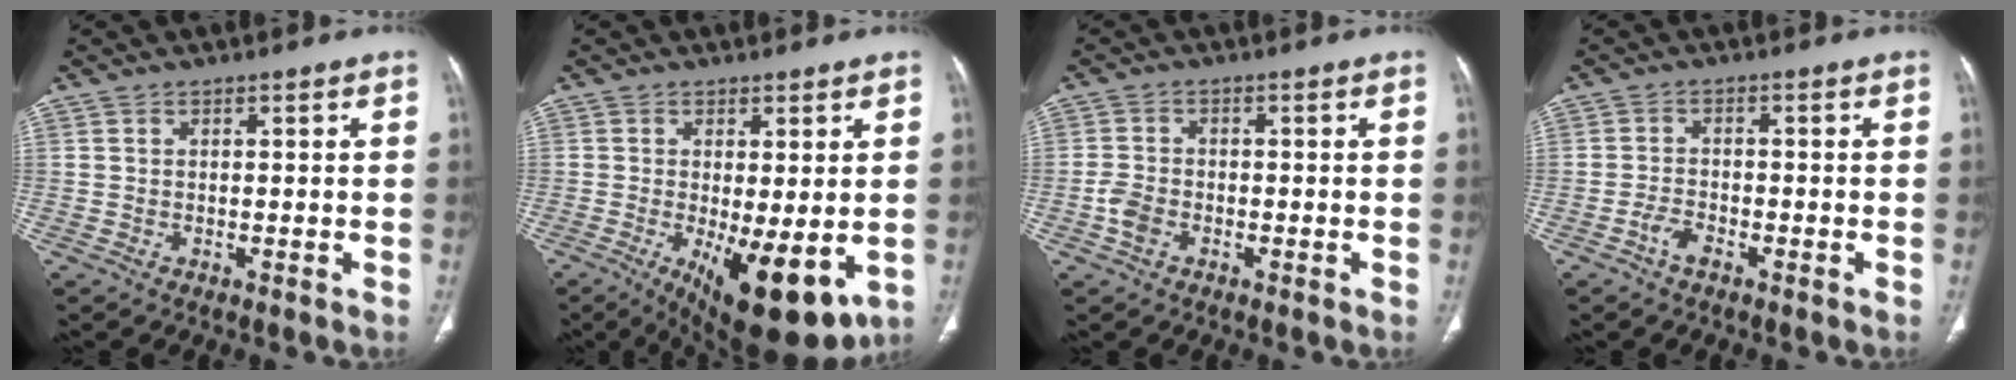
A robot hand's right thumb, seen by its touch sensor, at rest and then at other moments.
{"total": 12.8, "force": [-3.3, 4.5, 11.5], "torque": [-0.165, -0.027, -0.033]}
{"total": 3.3, "force": [-1.4, 2.3, 2.0], "torque": [-0.043, 0.010, -0.028]}
{"total": 2.7, "force": [-1.8, 1.3, 1.7], "torque": [-0.036, 0.014, -0.034]}